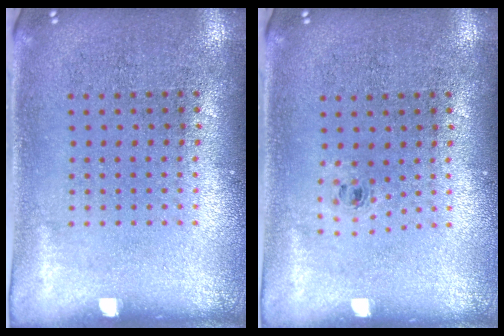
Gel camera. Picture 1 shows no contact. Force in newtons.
{"total": 0.6, "press": 0.3, "slide": 0.5}